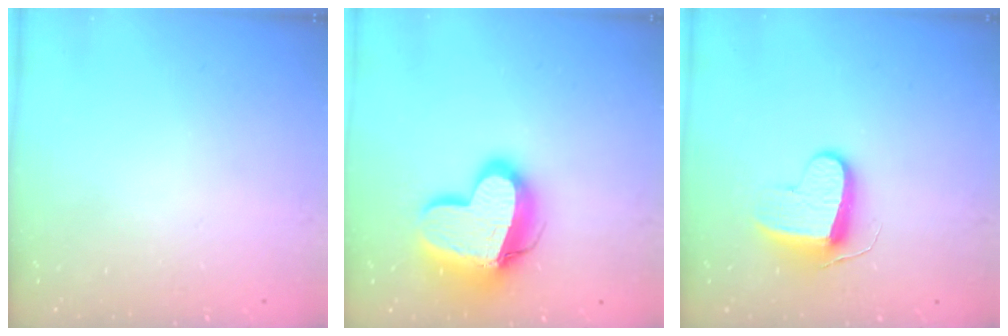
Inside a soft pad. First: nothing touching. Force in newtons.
{"total": 17.7, "press": 17.6, "slide": 1.5}
{"total": 9.6, "press": 9.6, "slide": 0.2}